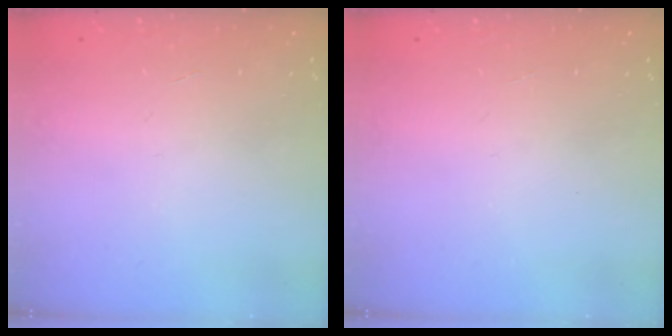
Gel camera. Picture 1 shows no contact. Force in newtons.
{"total": 0.0}